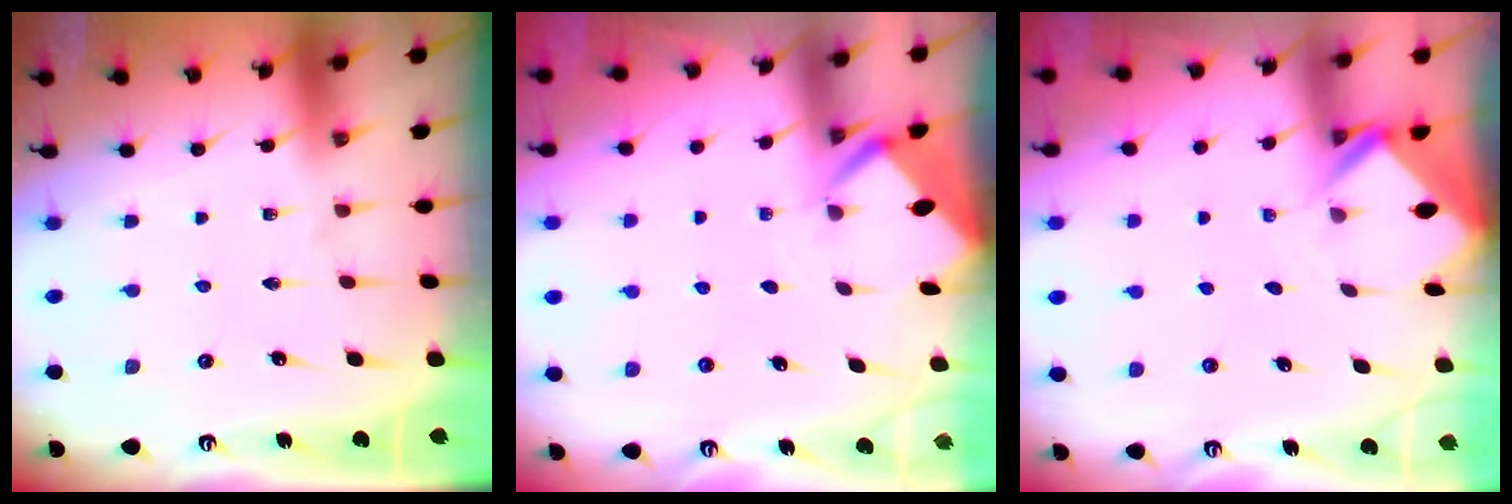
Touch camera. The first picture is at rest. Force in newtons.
{"total": 2.5, "press": 2.5, "slide": 0.1}
{"total": 2.6, "press": 2.6, "slide": 0.2}